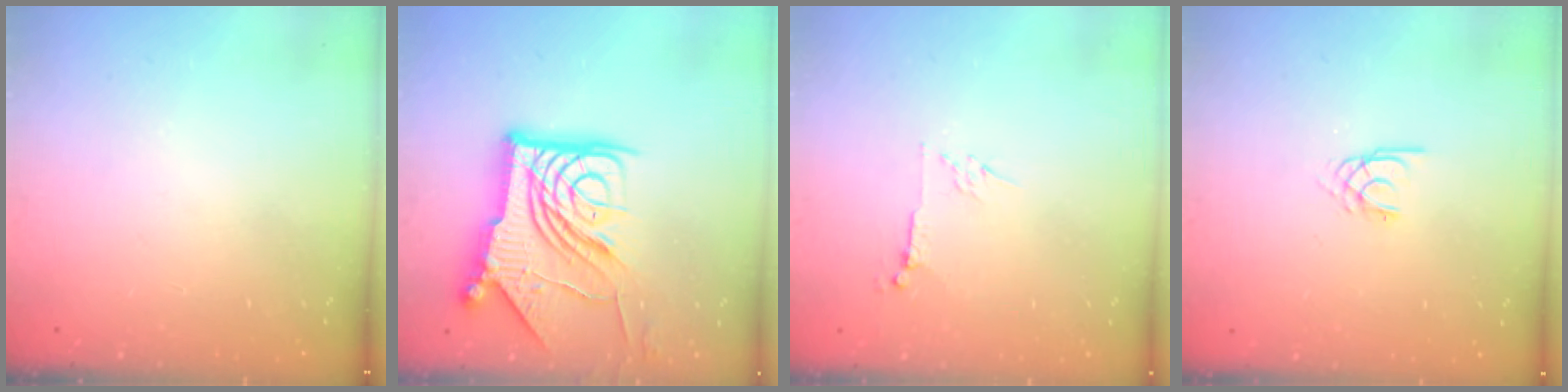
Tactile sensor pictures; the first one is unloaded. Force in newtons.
{"total": 21.3, "press": 21.2, "slide": 2.4}
{"total": 5.0, "press": 4.9, "slide": 0.4}
{"total": 1.7, "press": 1.7, "slide": 0.3}